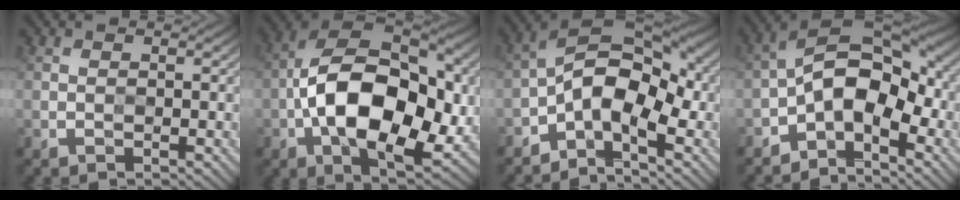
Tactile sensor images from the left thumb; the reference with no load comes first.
{"total": 16.2, "force": [-1.9, 9.3, 13.1], "torque": [-0.221, 0.000, -0.042]}
{"total": 9.9, "force": [-3.4, 5.2, 7.7], "torque": [-0.125, 0.006, -0.078]}
{"total": 10.9, "force": [-3.6, 6.1, 8.4], "torque": [-0.123, 0.008, -0.082]}